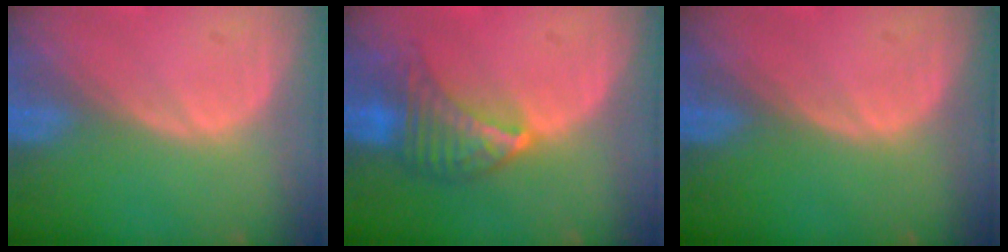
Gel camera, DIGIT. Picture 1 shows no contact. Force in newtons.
{"total": 6.7, "press": 6.1, "slide": 2.8}
{"total": 0.0}